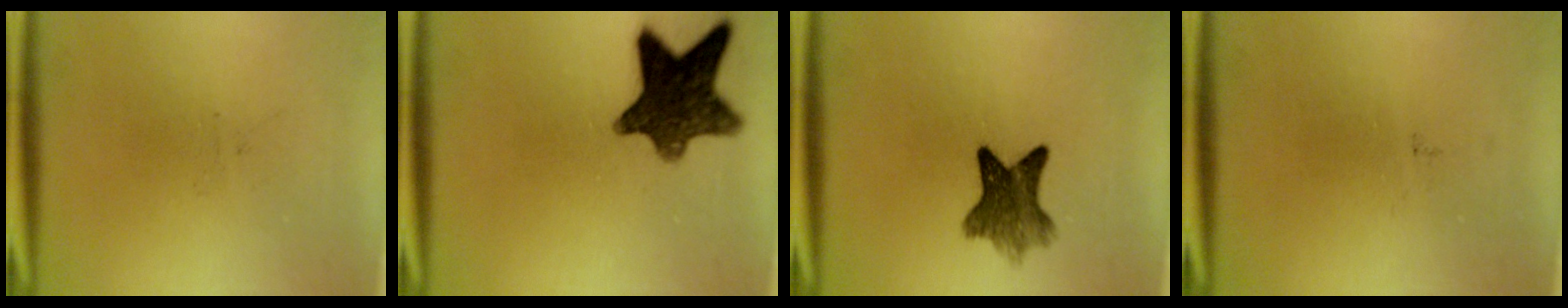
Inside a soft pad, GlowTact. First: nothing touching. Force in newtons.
{"total": 12.1}
{"total": 7.0}
{"total": 0.0}